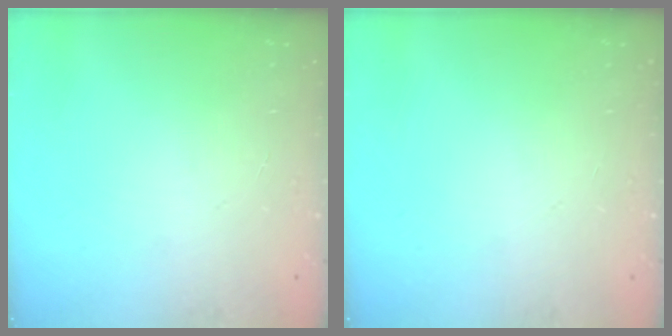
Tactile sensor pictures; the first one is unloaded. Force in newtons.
{"total": 0.0}